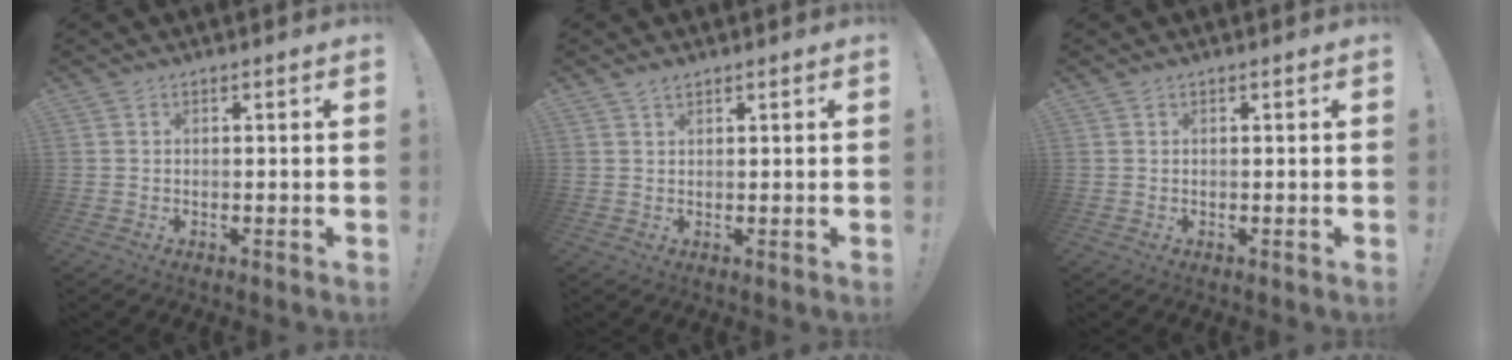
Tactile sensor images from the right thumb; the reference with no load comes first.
{"total": 1.7, "force": [1.4, 0.7, 0.7], "torque": [-0.008, -0.005, 0.025]}
{"total": 0.0}